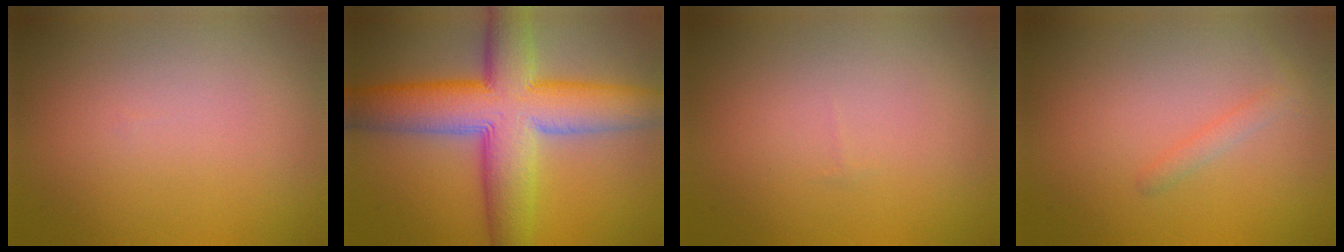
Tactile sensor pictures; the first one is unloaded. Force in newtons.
{"total": 11.6, "press": 11.6, "slide": 0.7}
{"total": 0.0}
{"total": 1.1, "press": 1.1, "slide": 0.0}